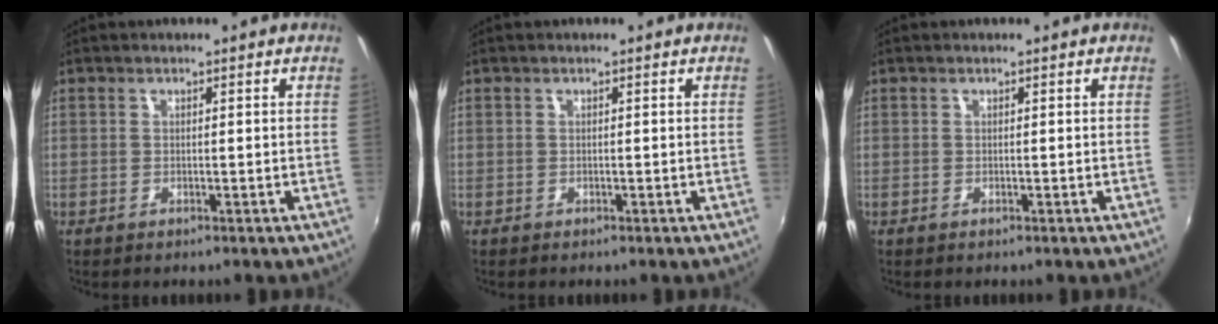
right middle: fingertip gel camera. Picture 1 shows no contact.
{"total": 0.0}
{"total": 0.0}